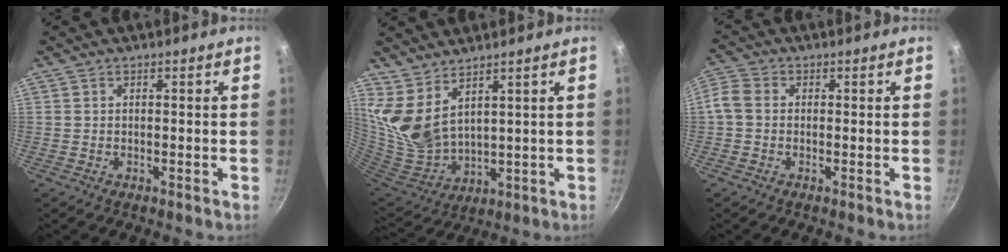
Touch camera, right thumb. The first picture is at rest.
{"total": 10.6, "force": [7.1, 4.6, 6.5], "torque": [-0.122, -0.075, 0.164]}
{"total": 6.4, "force": [-0.4, 5.2, 3.6], "torque": [-0.088, 0.018, -0.023]}